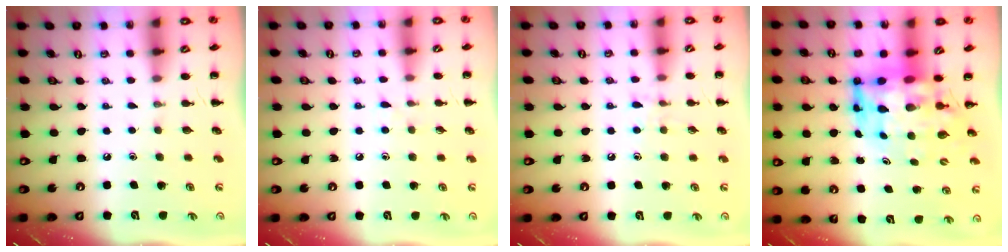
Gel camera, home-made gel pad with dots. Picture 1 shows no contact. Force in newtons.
{"total": 3.9, "press": 3.5, "slide": 1.7}
{"total": 5.9, "press": 5.7, "slide": 1.5}
{"total": 8.3, "press": 7.9, "slide": 2.6}